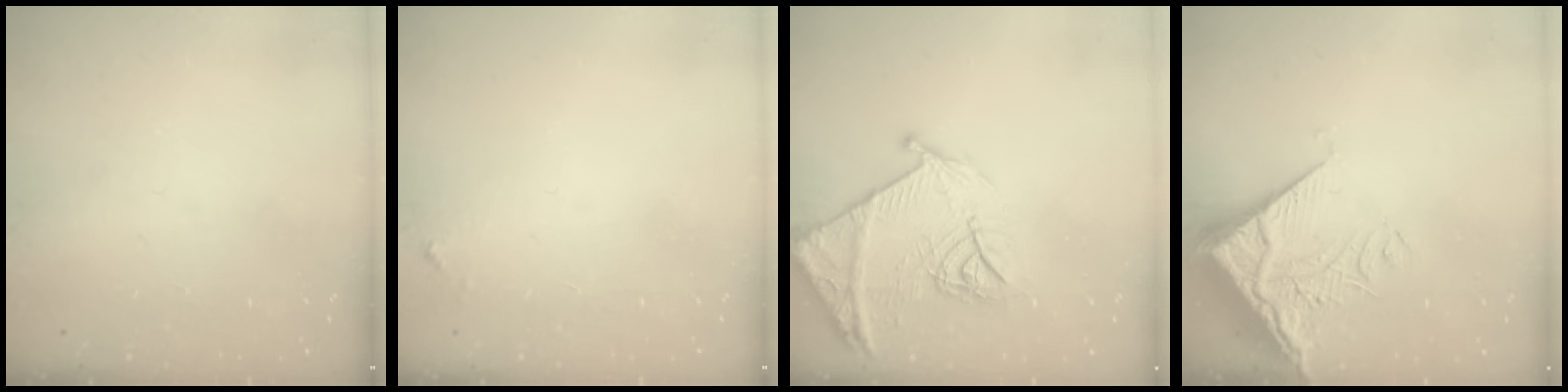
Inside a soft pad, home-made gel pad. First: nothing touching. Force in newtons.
{"total": 2.8, "press": 2.8, "slide": 0.2}
{"total": 15.9, "press": 15.8, "slide": 1.6}
{"total": 7.5, "press": 7.4, "slide": 1.0}